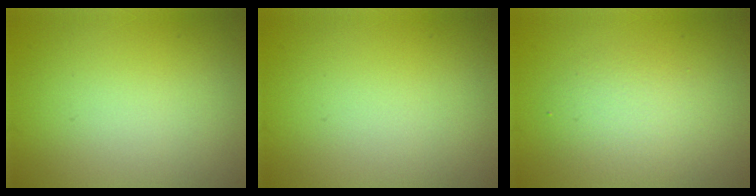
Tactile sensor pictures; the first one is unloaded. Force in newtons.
{"total": 0.0}
{"total": 2.9, "press": 2.9, "slide": 0.1}